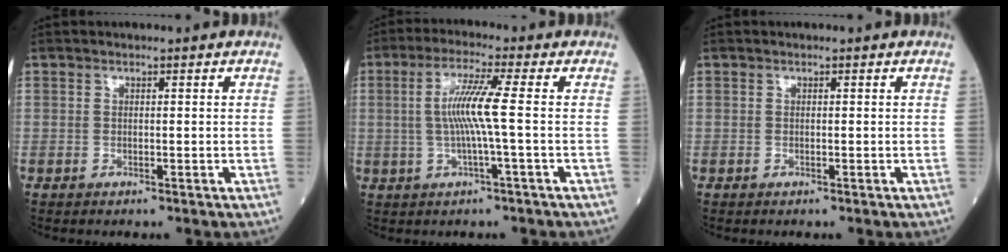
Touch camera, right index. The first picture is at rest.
{"total": 6.8, "force": [0.0, -0.9, 6.7], "torque": [-0.138, 0.005, -0.001]}
{"total": 0.0}